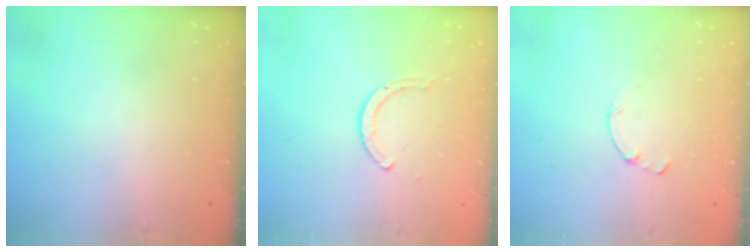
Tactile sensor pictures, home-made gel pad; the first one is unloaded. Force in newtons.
{"total": 2.6, "press": 2.6, "slide": 0.3}
{"total": 0.0}